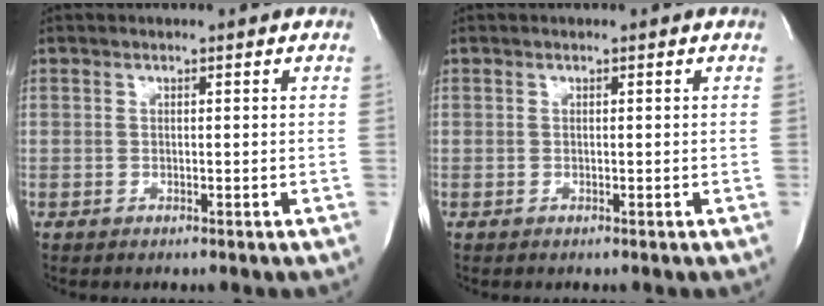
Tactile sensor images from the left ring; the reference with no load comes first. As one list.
[{"total": 0.0}]